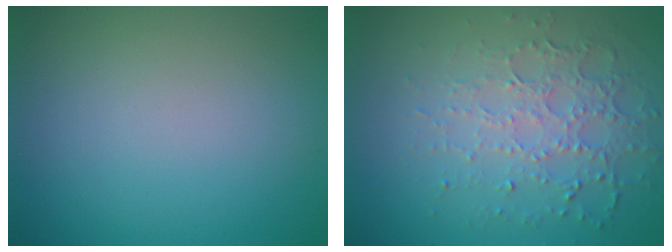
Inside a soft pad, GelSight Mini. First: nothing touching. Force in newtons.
{"total": 4.9, "press": 3.4, "slide": 3.5}